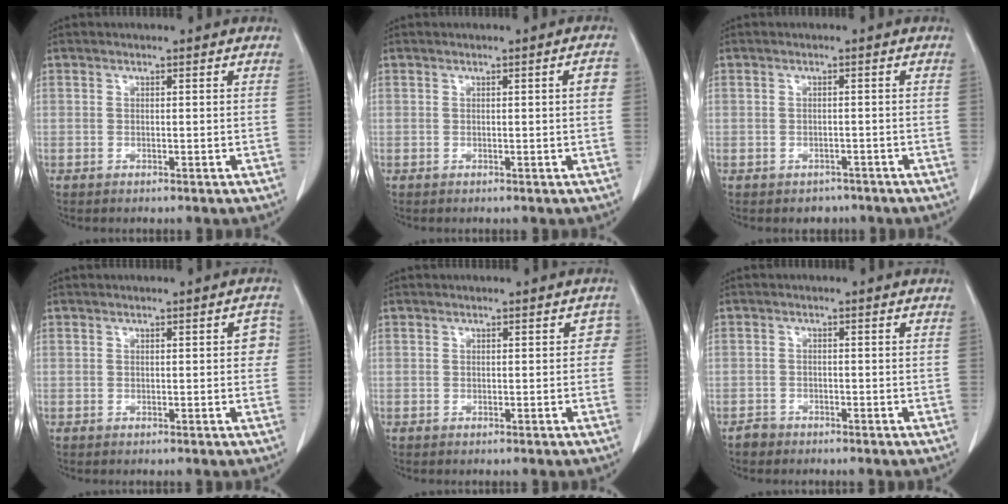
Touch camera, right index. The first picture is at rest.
{"total": 1.9, "force": [0.2, 0.1, 1.9], "torque": [-0.020, 0.005, 0.003]}
{"total": 2.4, "force": [-1.6, 1.8, 0.0], "torque": [-0.003, 0.008, -0.021]}
{"total": 2.1, "force": [0.2, 1.0, 1.9], "torque": [-0.010, 0.010, 0.000]}
{"total": 1.4, "force": [-0.1, 1.1, 0.8], "torque": [0.007, 0.012, -0.006]}
{"total": 1.7, "force": [-1.3, 1.1, -0.3], "torque": [-0.001, 0.005, -0.030]}